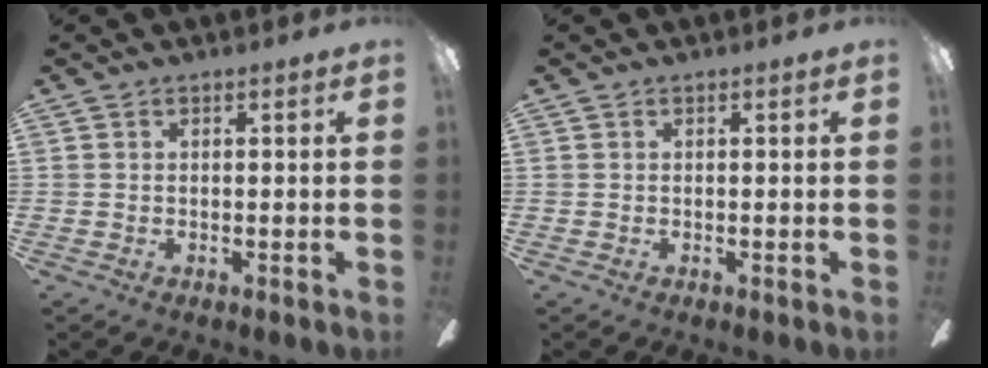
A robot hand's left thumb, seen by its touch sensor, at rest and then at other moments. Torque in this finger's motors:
{"motor_torque": [-0.15, 0.15, -0.05, 0.21, 0.00]}